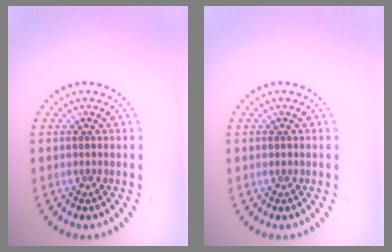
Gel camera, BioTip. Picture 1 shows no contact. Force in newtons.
{"total": 0.6, "press": 0.6, "slide": 0.0}